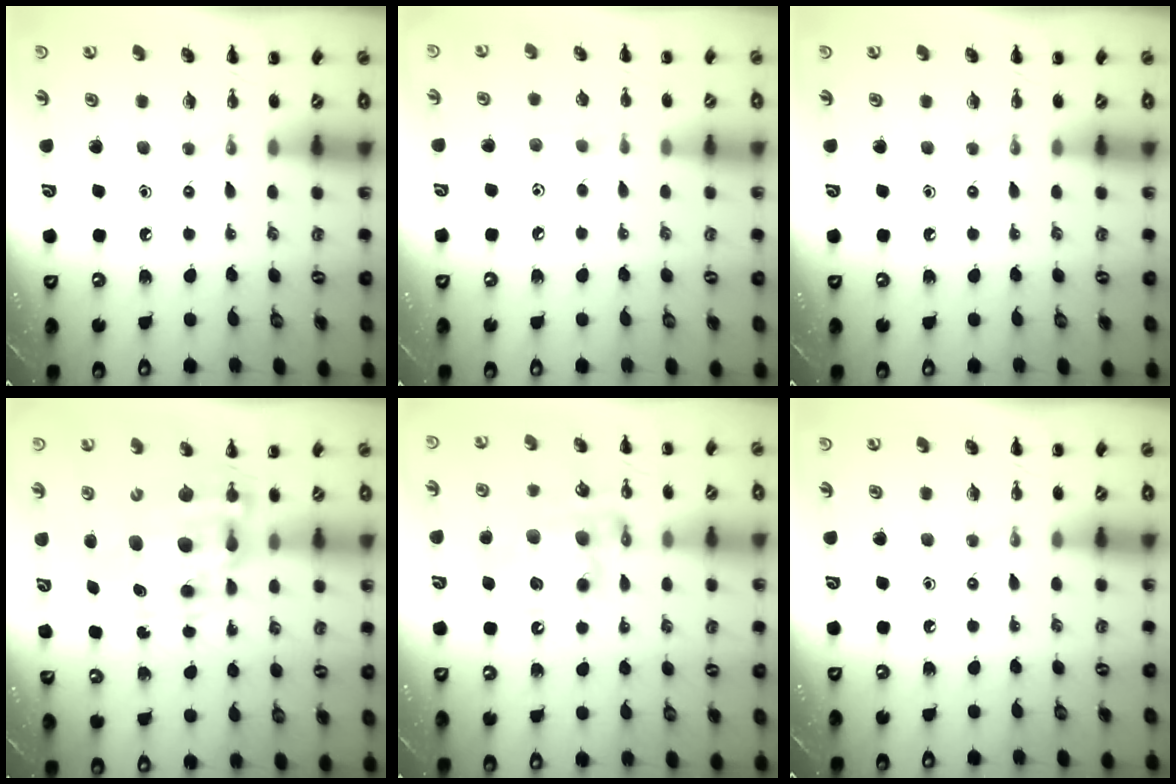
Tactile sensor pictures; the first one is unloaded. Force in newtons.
{"total": 5.0, "press": 4.8, "slide": 1.3}
{"total": 0.0}
{"total": 11.7, "press": 11.4, "slide": 2.8}
{"total": 13.3, "press": 13.0, "slide": 2.7}
{"total": 0.0}